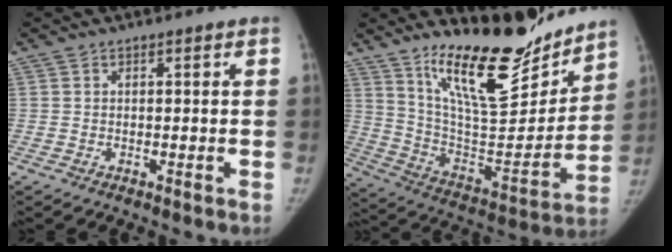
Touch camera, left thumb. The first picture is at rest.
{"total": 22.8, "force": [17.5, 7.1, 12.8], "torque": [-0.153, -0.119, 0.294]}